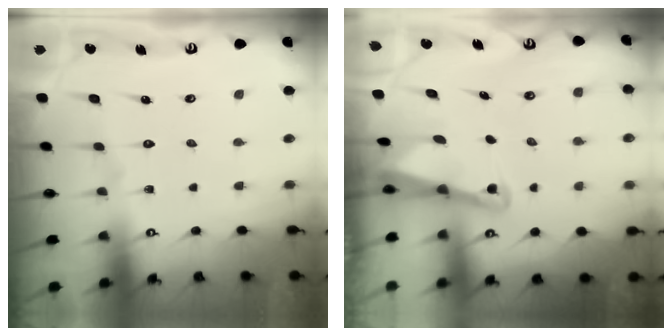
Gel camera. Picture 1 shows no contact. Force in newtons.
{"total": 2.6, "press": 2.5, "slide": 0.6}